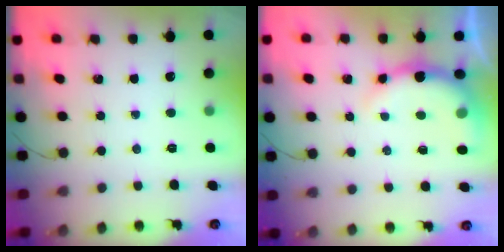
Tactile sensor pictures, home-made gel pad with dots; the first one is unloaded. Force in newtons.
{"total": 7.9, "press": 7.8, "slide": 1.4}